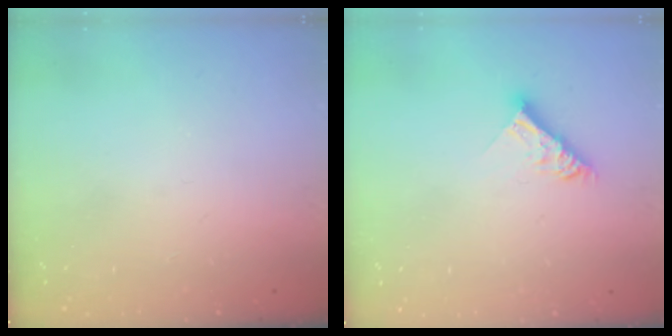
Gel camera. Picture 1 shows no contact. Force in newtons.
{"total": 8.9, "press": 8.9, "slide": 0.7}